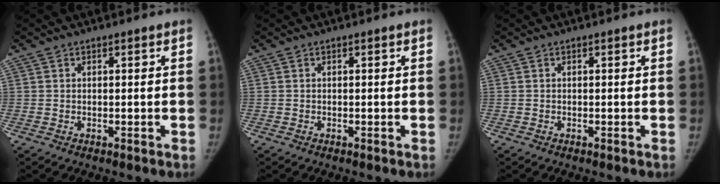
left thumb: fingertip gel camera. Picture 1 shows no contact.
{"total": 0.0}
{"total": 0.0}